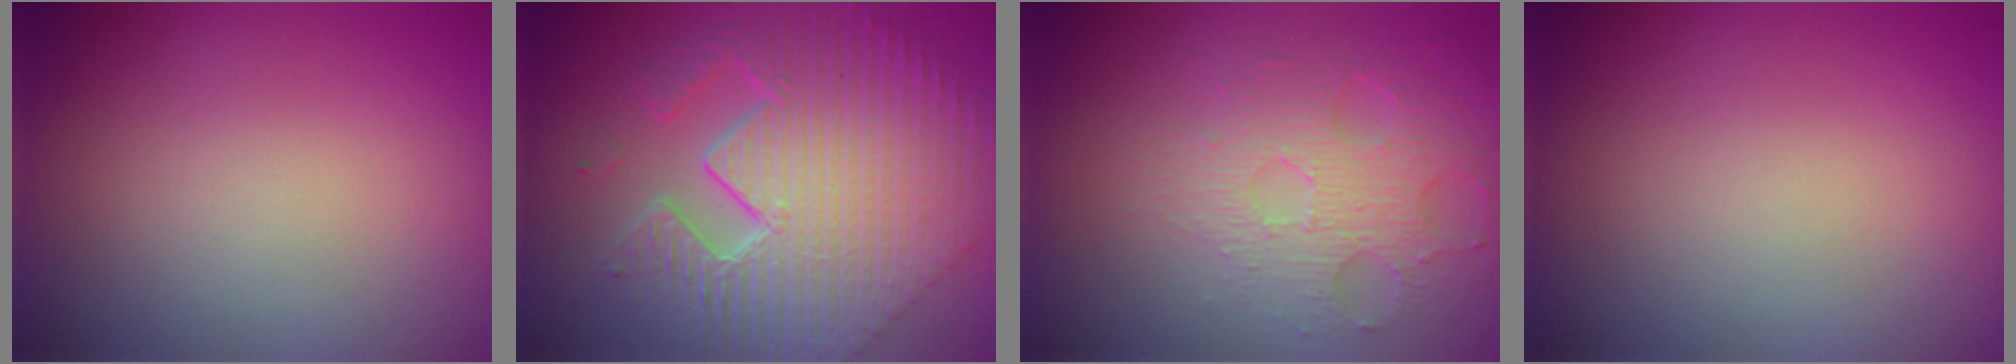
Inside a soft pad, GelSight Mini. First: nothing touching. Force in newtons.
{"total": 11.9, "press": 7.9, "slide": 9.0}
{"total": 4.0, "press": 3.2, "slide": 2.5}
{"total": 0.0}